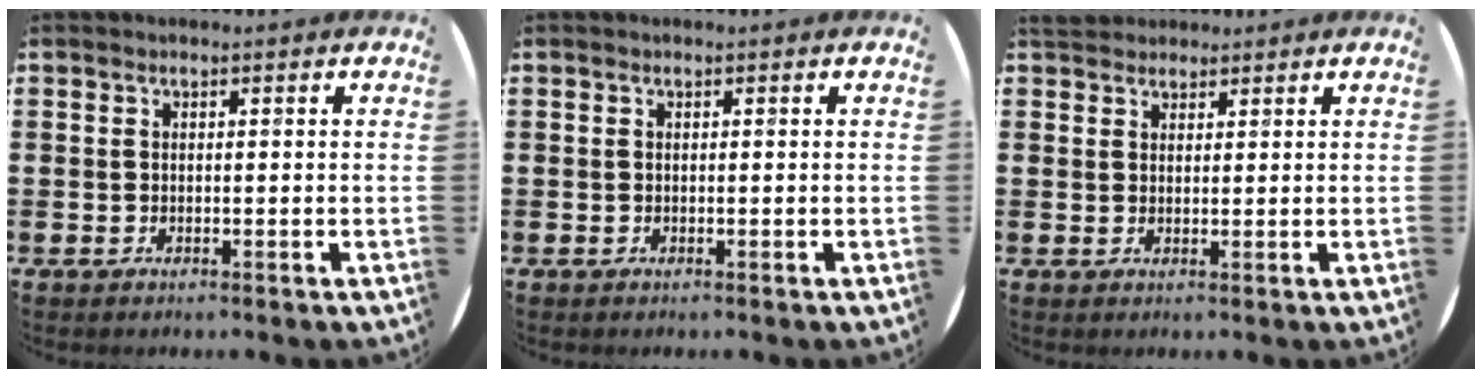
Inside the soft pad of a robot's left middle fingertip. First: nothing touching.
{"total": 0.0}
{"total": 2.7, "force": [2.6, 0.9, 0.2], "torque": [-0.002, -0.002, 0.049]}